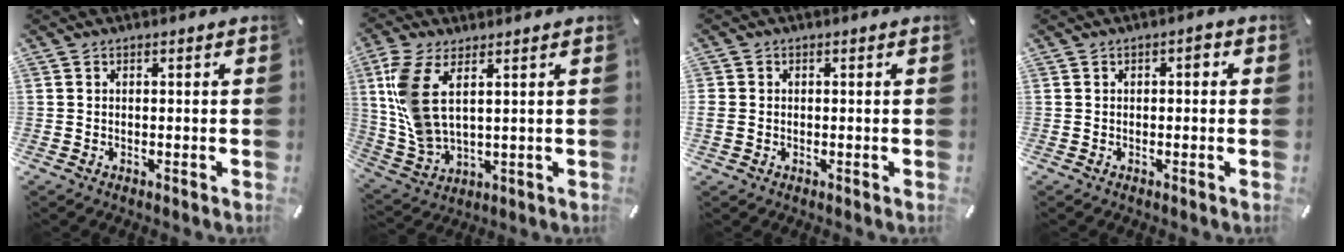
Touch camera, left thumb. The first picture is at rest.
{"total": 9.9, "force": [3.4, 4.6, 8.1], "torque": [-0.191, -0.013, 0.065]}
{"total": 1.6, "force": [-0.2, 1.5, 0.5], "torque": [-0.007, 0.005, -0.006]}
{"total": 1.7, "force": [-0.1, 0.9, 1.4], "torque": [-0.020, 0.007, -0.008]}